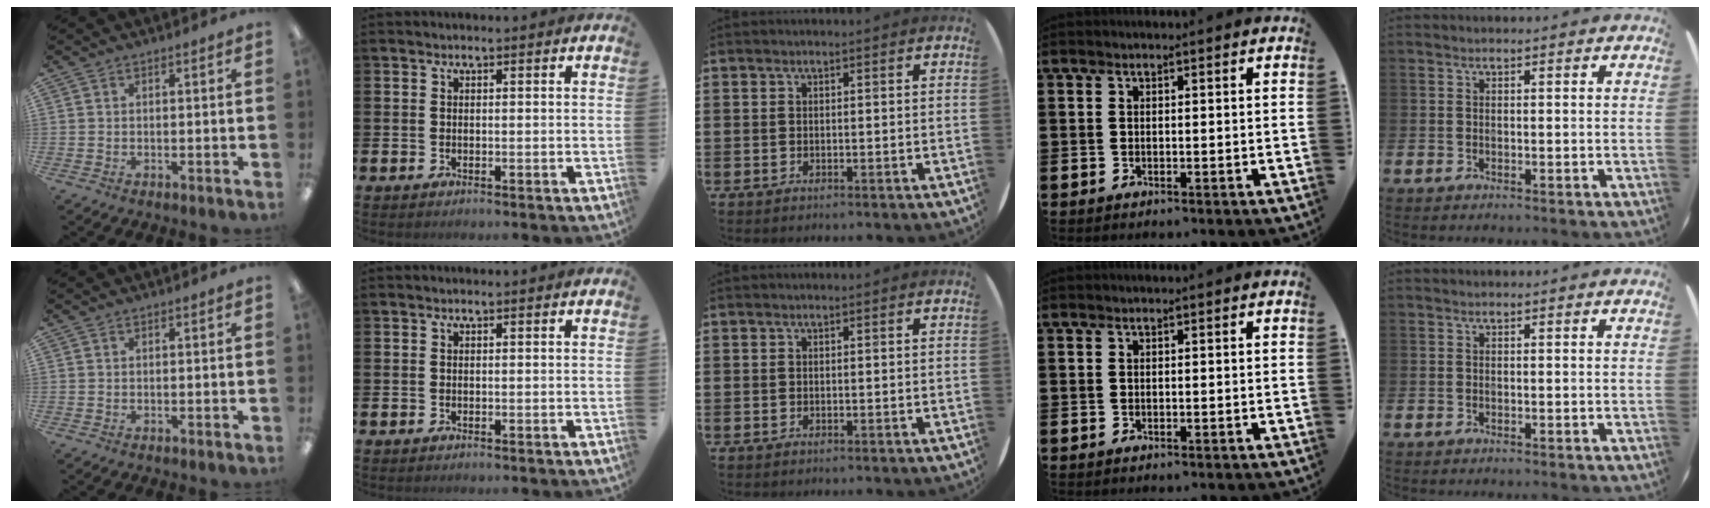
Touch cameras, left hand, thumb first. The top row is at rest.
{}